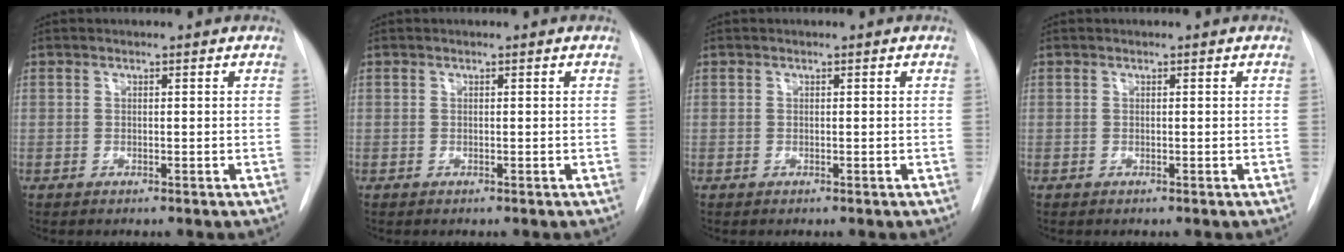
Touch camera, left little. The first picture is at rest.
{"total": 0.0}
{"total": 0.0}
{"total": 0.0}